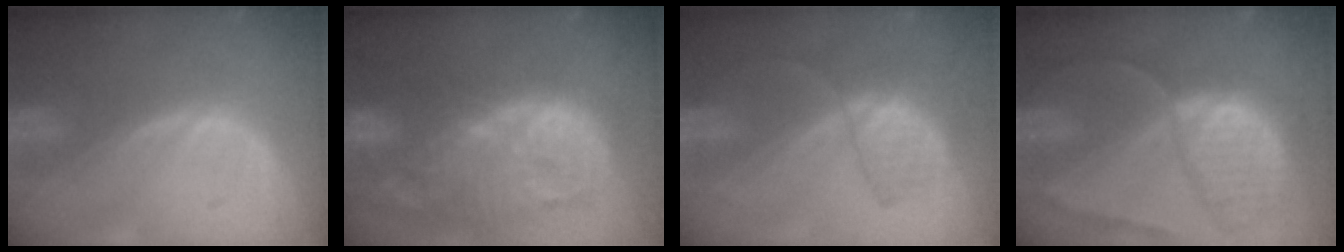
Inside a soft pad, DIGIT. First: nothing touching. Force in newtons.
{"total": 14.5, "press": 12.5, "slide": 7.2}
{"total": 6.7, "press": 5.9, "slide": 3.2}
{"total": 10.7, "press": 8.9, "slide": 5.9}